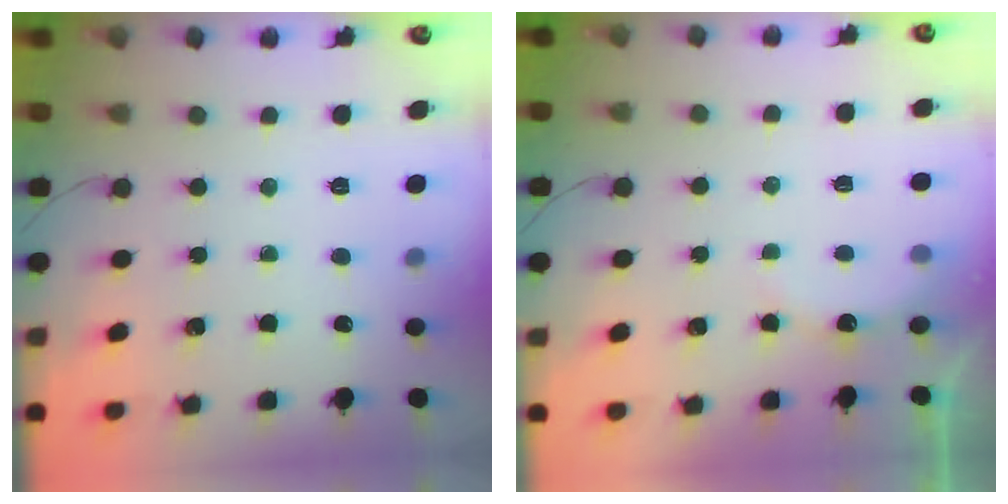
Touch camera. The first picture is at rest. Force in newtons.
{"total": 5.6, "press": 5.5, "slide": 1.1}